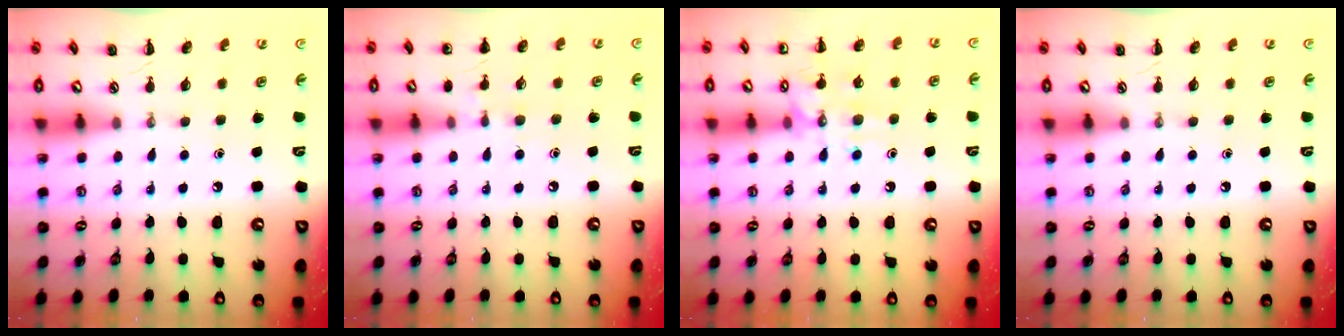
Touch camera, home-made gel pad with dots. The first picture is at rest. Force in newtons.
{"total": 5.9, "press": 5.6, "slide": 1.9}
{"total": 12.3, "press": 12.3, "slide": 0.7}
{"total": 0.0}